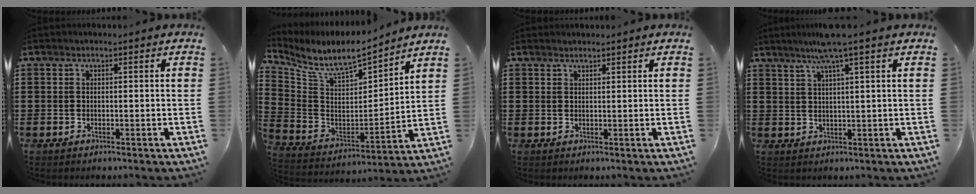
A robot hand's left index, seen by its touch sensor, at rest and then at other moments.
{"total": 8.0, "force": [7.0, 1.9, 3.4], "torque": [-0.101, -0.051, 0.117]}
{"total": 0.9, "force": [0.9, 0.1, 0.2], "torque": [-0.005, -0.001, 0.017]}
{"total": 5.1, "force": [3.4, -0.8, 3.7], "torque": [-0.080, 0.001, 0.058]}